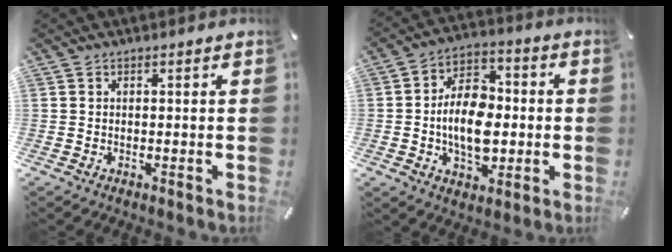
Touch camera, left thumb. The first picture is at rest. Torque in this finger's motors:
{"motor_torque": [0.30, 0.94, 1.29, -0.03, 0.15]}